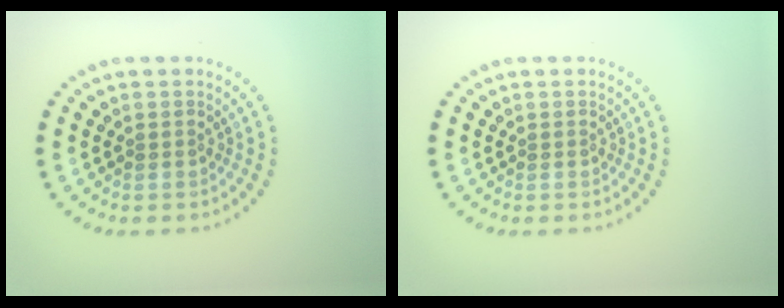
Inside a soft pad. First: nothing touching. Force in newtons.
{"total": 0.0}